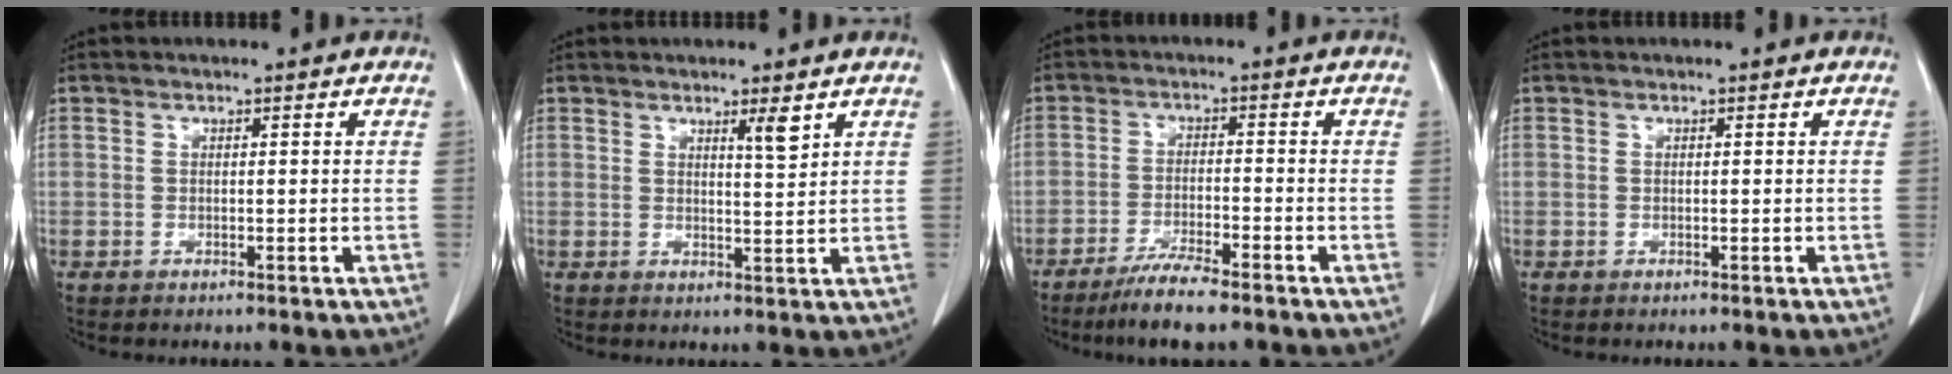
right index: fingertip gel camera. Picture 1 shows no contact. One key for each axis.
{"total": 2.7, "fx": 1.8, "fy": 0.1, "fz": 2.1, "tx": -0.036, "ty": -0.006, "tz": 0.029}
{"total": 6.7, "fx": -5.2, "fy": 0.4, "fz": 4.2, "tx": -0.076, "ty": -0.016, "tz": -0.091}
{"total": 0.0}